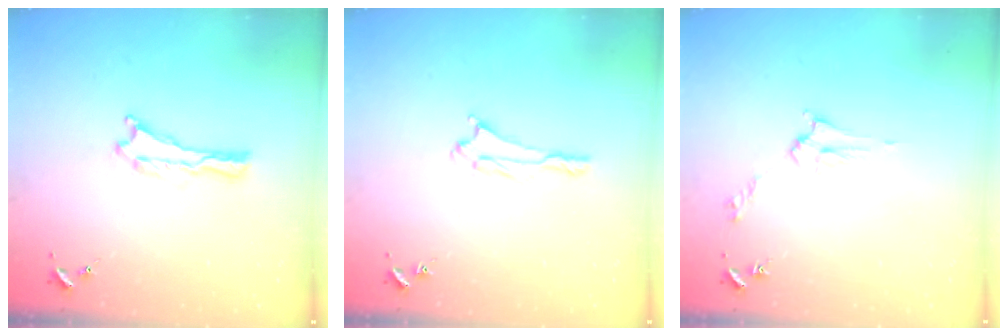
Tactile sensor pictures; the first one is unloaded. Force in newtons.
{"total": 1.6, "press": 1.6, "slide": 0.1}
{"total": 2.8, "press": 2.8, "slide": 0.3}